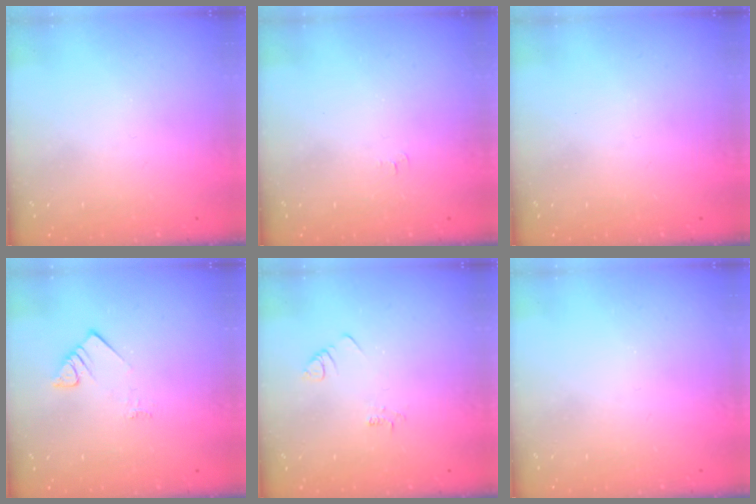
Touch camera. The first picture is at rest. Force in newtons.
{"total": 4.3, "press": 4.2, "slide": 0.6}
{"total": 0.0}
{"total": 4.0, "press": 3.9, "slide": 0.3}
{"total": 2.1, "press": 2.1, "slide": 0.4}
{"total": 0.0}